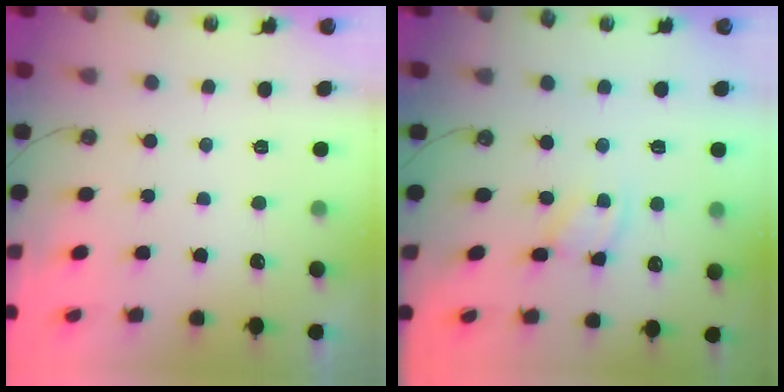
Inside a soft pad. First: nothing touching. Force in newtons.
{"total": 1.8, "press": 1.8, "slide": 0.3}